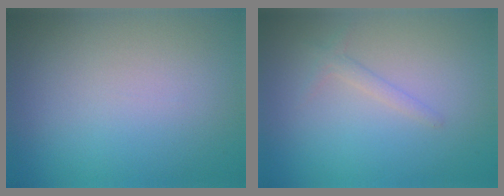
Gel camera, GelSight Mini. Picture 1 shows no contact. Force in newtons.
{"total": 1.0, "press": 1.0, "slide": 0.0}